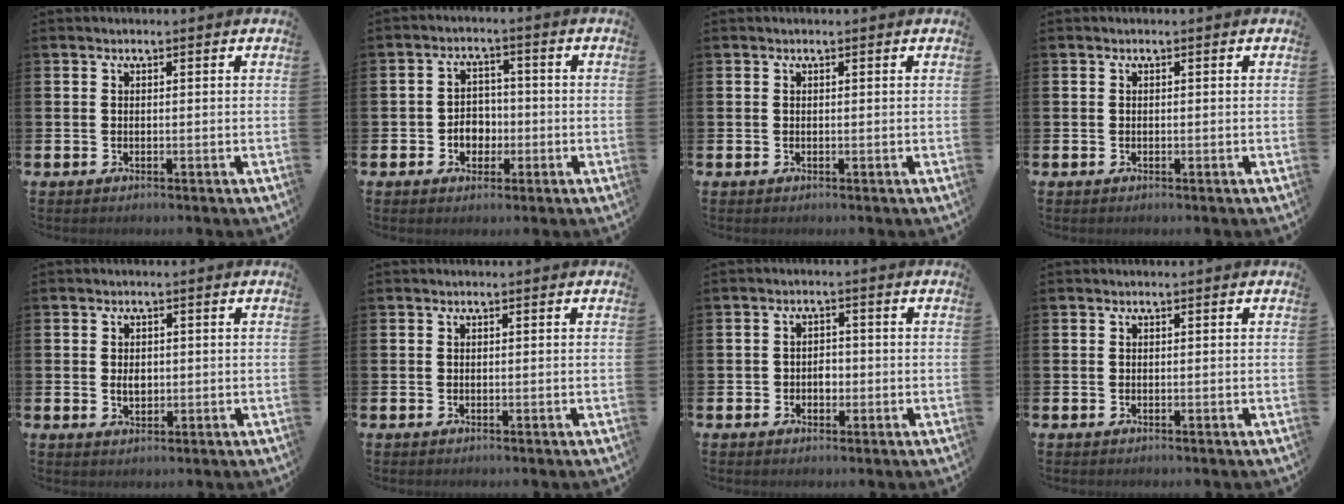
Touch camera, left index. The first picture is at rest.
{"total": 3.5, "force": [-1.1, 2.9, 1.6], "torque": [-0.024, 0.002, -0.028]}
{"total": 0.0}
{"total": 0.0}
{"total": 2.1, "force": [0.1, 1.5, 1.5], "torque": [-0.010, -0.001, -0.004]}
{"total": 0.0}
{"total": 2.0, "force": [-0.6, 1.6, 1.0], "torque": [0.001, -0.005, -0.019]}
{"total": 0.0}